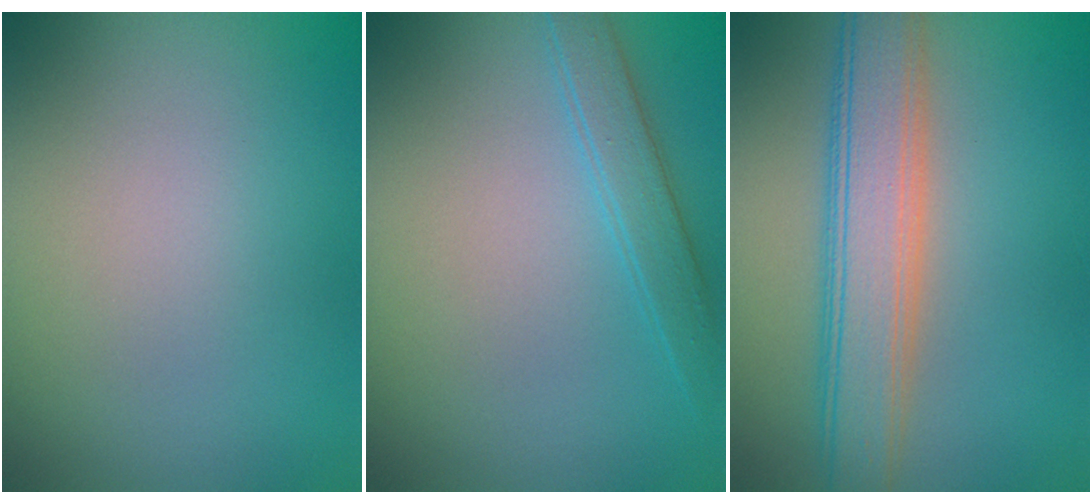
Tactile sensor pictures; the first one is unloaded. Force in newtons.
{"total": 2.2, "press": 2.2, "slide": 0.2}
{"total": 6.5, "press": 6.5, "slide": 0.4}